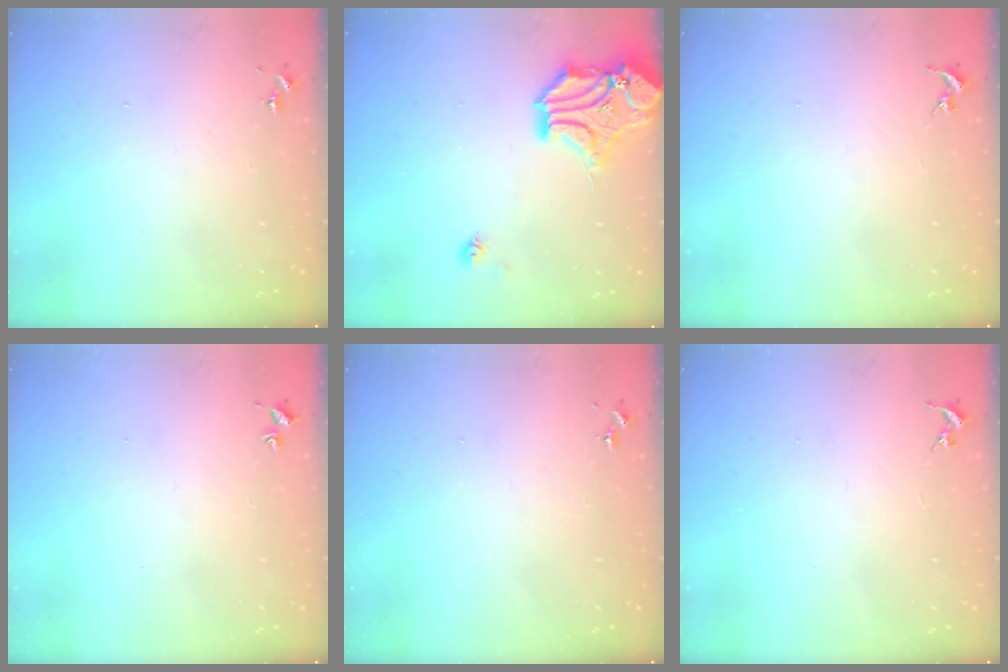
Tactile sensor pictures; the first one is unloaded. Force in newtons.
{"total": 15.6, "press": 15.4, "slide": 2.4}
{"total": 0.0}
{"total": 1.5, "press": 1.5, "slide": 0.2}
{"total": 0.0}
{"total": 0.0}